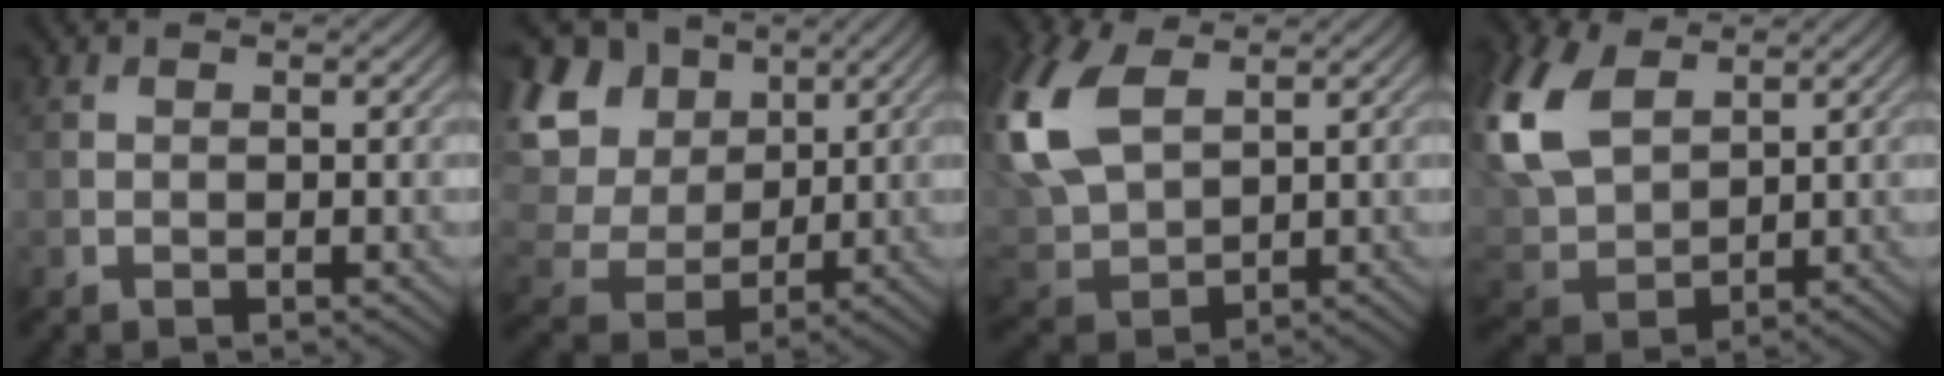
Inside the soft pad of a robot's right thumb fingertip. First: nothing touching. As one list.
[{"total": 12.7, "force": [4.8, 9.5, 7.0], "torque": [-0.215, 0.042, 0.091]}, {"total": 14.6, "force": [5.0, 8.6, 10.7], "torque": [-0.303, 0.019, 0.100]}, {"total": 13.8, "force": [5.7, 8.4, 9.4], "torque": [-0.273, 0.022, 0.114]}]